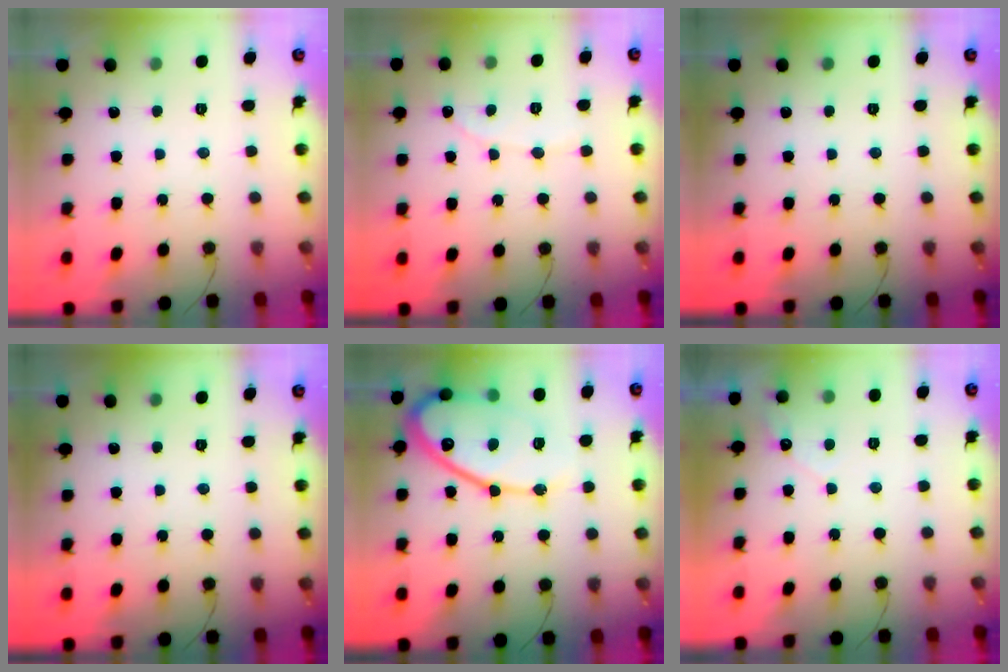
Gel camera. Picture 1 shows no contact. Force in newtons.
{"total": 1.7, "press": 1.7, "slide": 0.1}
{"total": 0.0}
{"total": 0.0}
{"total": 19.6, "press": 19.6, "slide": 1.6}
{"total": 3.0, "press": 3.0, "slide": 0.1}